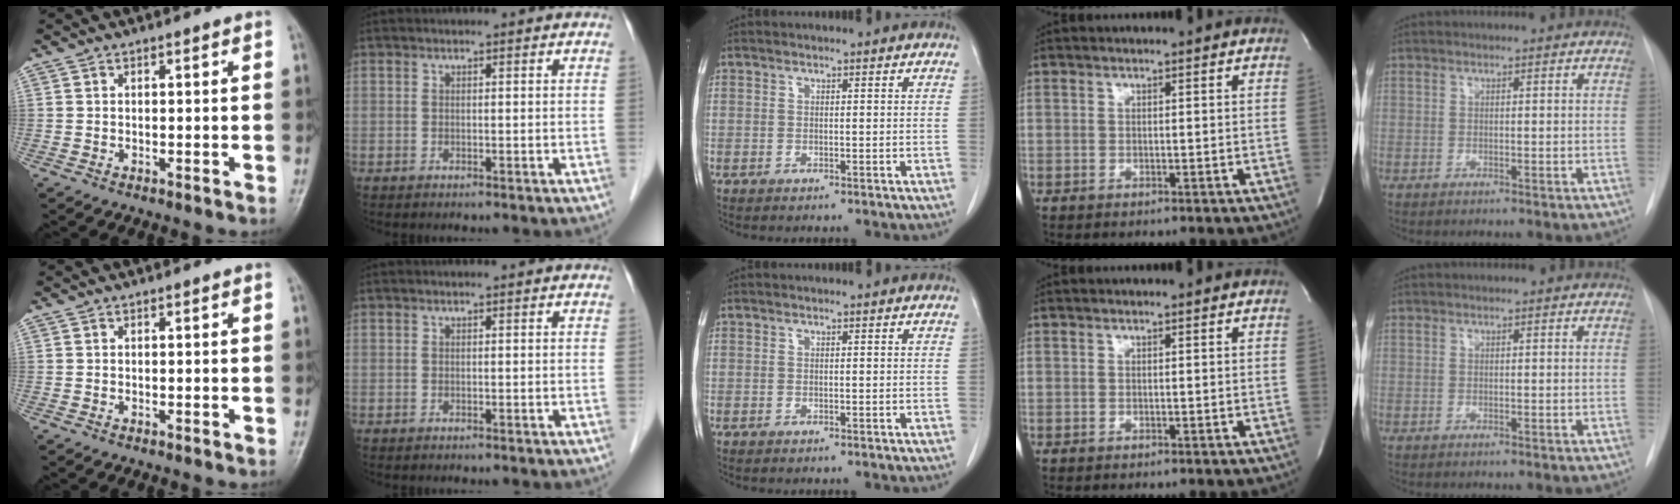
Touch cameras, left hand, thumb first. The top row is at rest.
{}